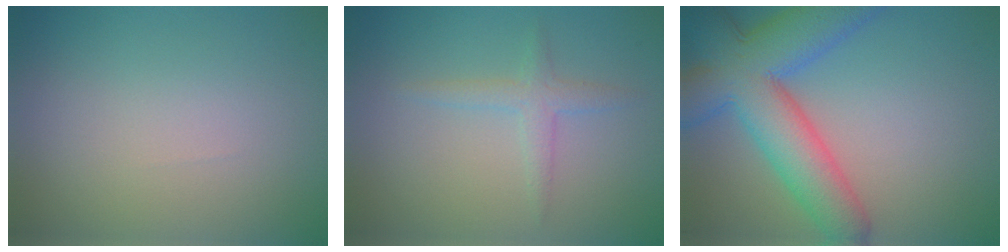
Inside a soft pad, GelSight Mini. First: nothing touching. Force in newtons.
{"total": 1.7, "press": 1.7, "slide": 0.1}
{"total": 10.0, "press": 10.0, "slide": 0.5}